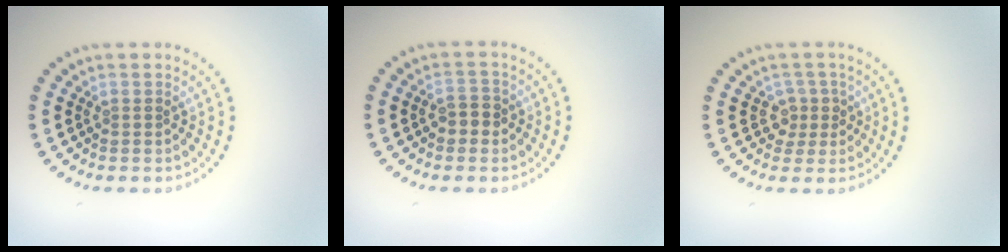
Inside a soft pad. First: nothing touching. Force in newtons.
{"total": 1.9, "press": 1.8, "slide": 0.5}
{"total": 2.1, "press": 1.6, "slide": 1.3}